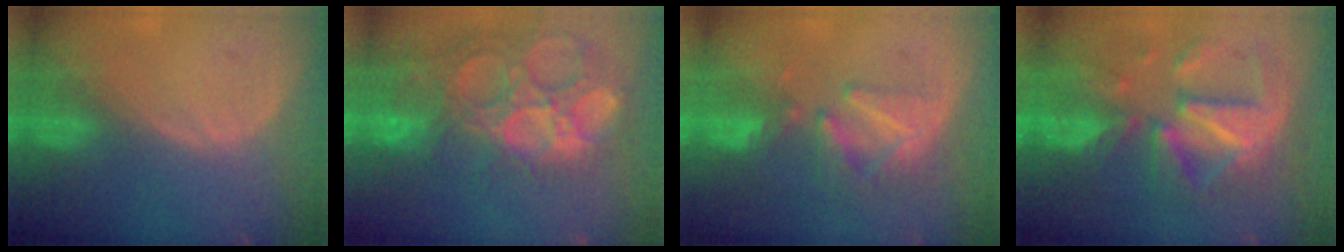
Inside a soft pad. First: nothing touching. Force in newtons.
{"total": 15.7, "press": 13.0, "slide": 8.9}
{"total": 8.2, "press": 7.5, "slide": 3.3}
{"total": 12.4, "press": 12.4, "slide": 1.2}